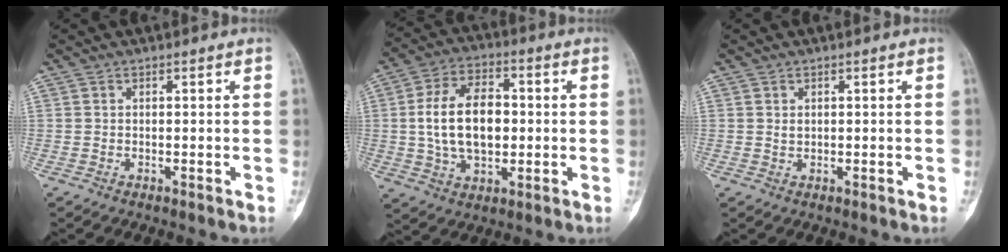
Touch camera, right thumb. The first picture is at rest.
{"total": 14.2, "force": [0.4, 8.6, 11.2], "torque": [-0.180, 0.014, 0.006]}
{"total": 0.8, "force": [0.3, 0.6, 0.5], "torque": [-0.006, 0.000, 0.007]}